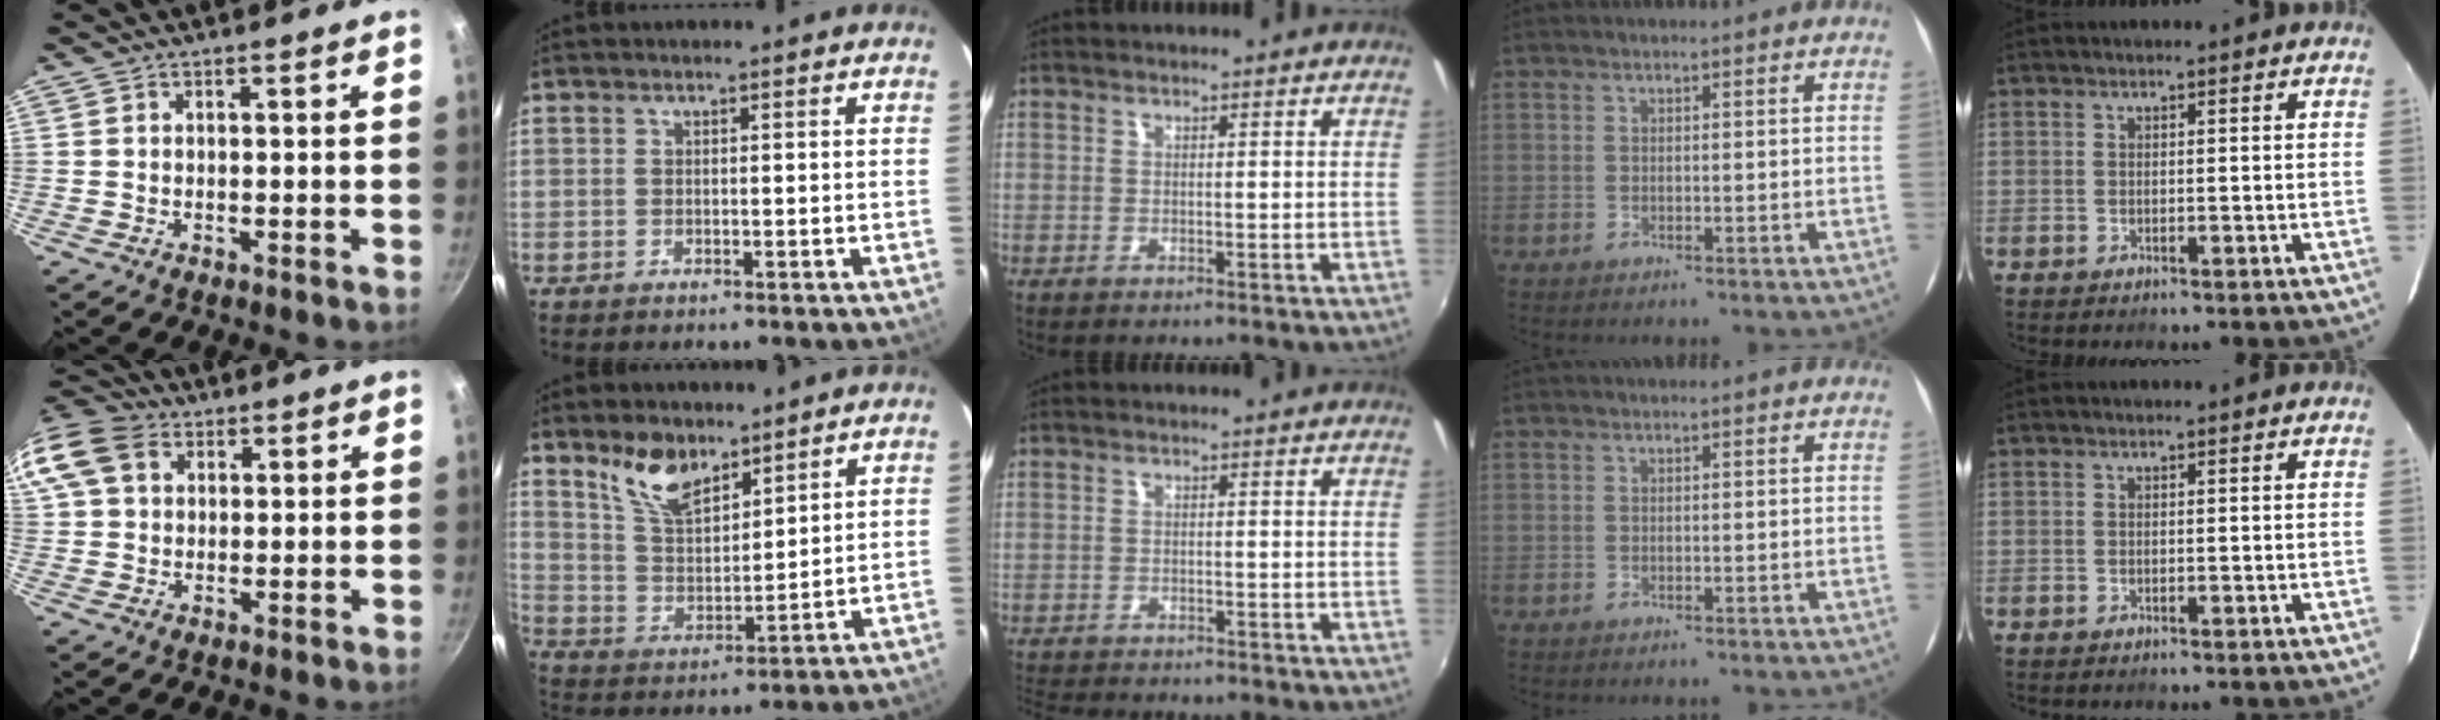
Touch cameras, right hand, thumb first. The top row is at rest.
{"thumb": {"total": 13.8, "force": [4.6, 10.6, 7.5], "torque": [-0.158, 0.023, 0.072]}, "index": {"total": 9.6, "force": [7.1, 4.1, 5.0], "torque": [-0.093, 0.006, 0.142]}, "middle": {"total": 8.1, "force": [-7.5, 1.6, 2.7], "torque": [-0.076, -0.019, -0.120]}}